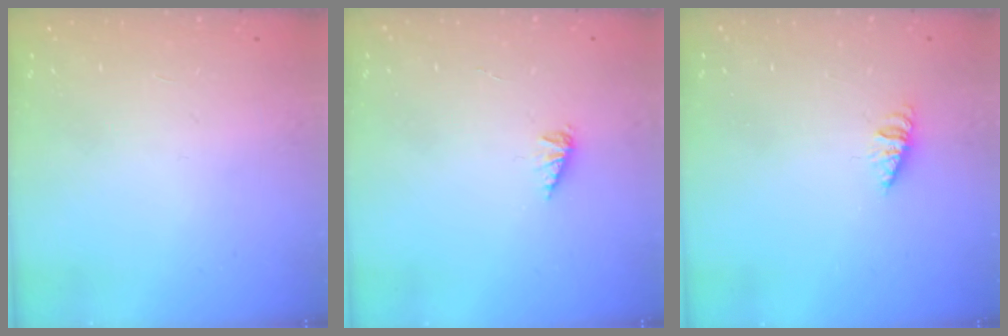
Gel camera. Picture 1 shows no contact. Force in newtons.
{"total": 2.1, "press": 2.1, "slide": 0.3}
{"total": 1.3, "press": 1.3, "slide": 0.2}